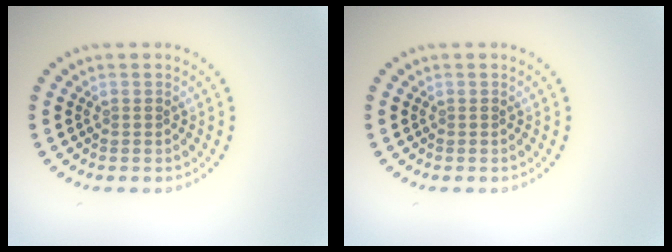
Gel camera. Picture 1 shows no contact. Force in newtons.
{"total": 0.0}